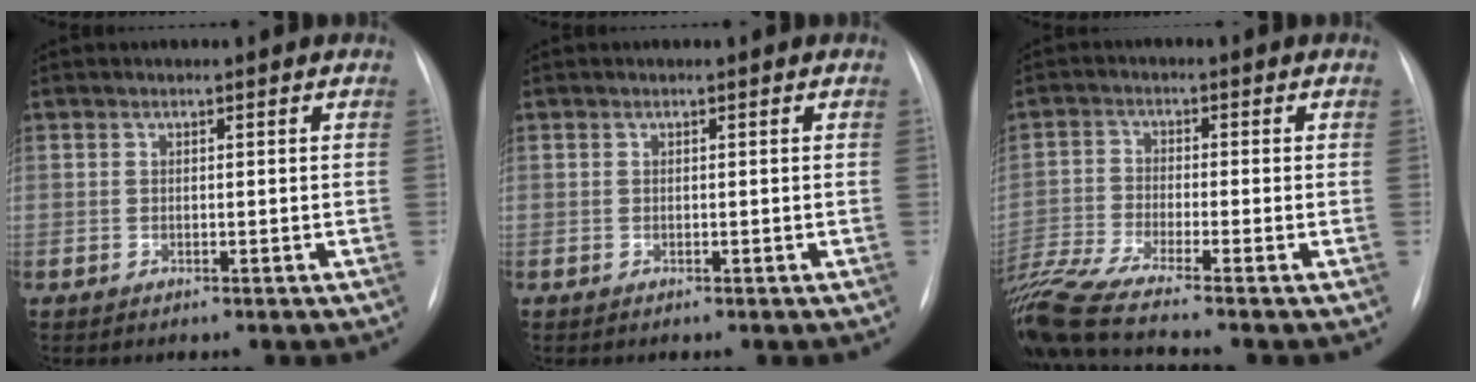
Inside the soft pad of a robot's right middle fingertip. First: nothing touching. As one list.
[{"total": 0.0}, {"total": 11.9, "force": [-10.2, -1.7, 6.0], "torque": [-0.123, -0.020, -0.183]}]